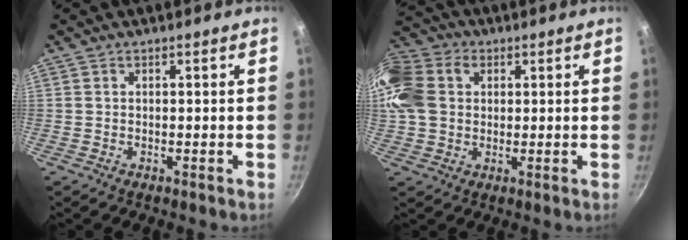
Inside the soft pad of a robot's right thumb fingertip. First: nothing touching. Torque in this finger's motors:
{"motor_torque": [-0.24, 2.31, 1.34, 1.25, 0.33]}